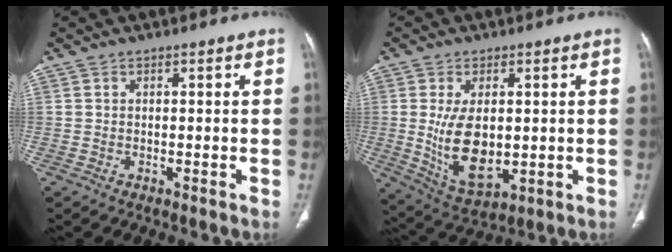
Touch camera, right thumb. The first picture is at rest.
{"total": 11.5, "force": [0.1, 6.0, 9.8], "torque": [-0.173, -0.017, 0.023]}